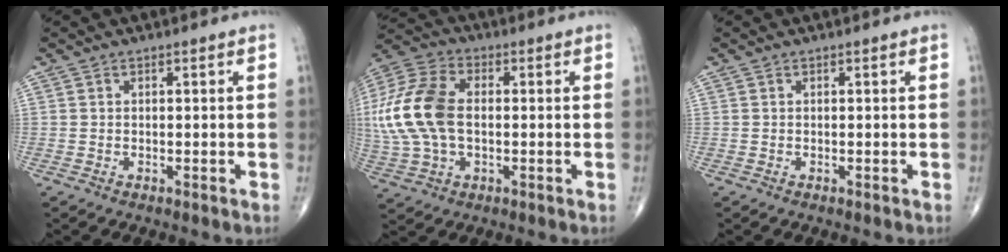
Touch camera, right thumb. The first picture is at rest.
{"total": 16.9, "force": [0.3, 10.3, 13.5], "torque": [-0.308, 0.017, 0.004]}
{"total": 0.0}